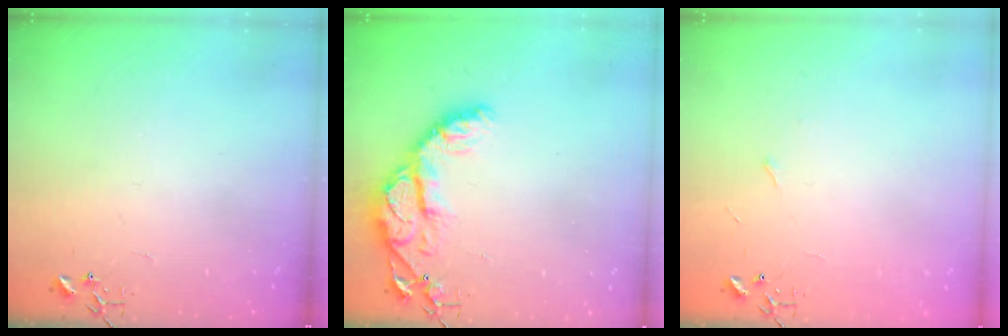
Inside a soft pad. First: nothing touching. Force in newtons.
{"total": 14.0, "press": 13.9, "slide": 1.2}
{"total": 3.2, "press": 3.1, "slide": 0.5}